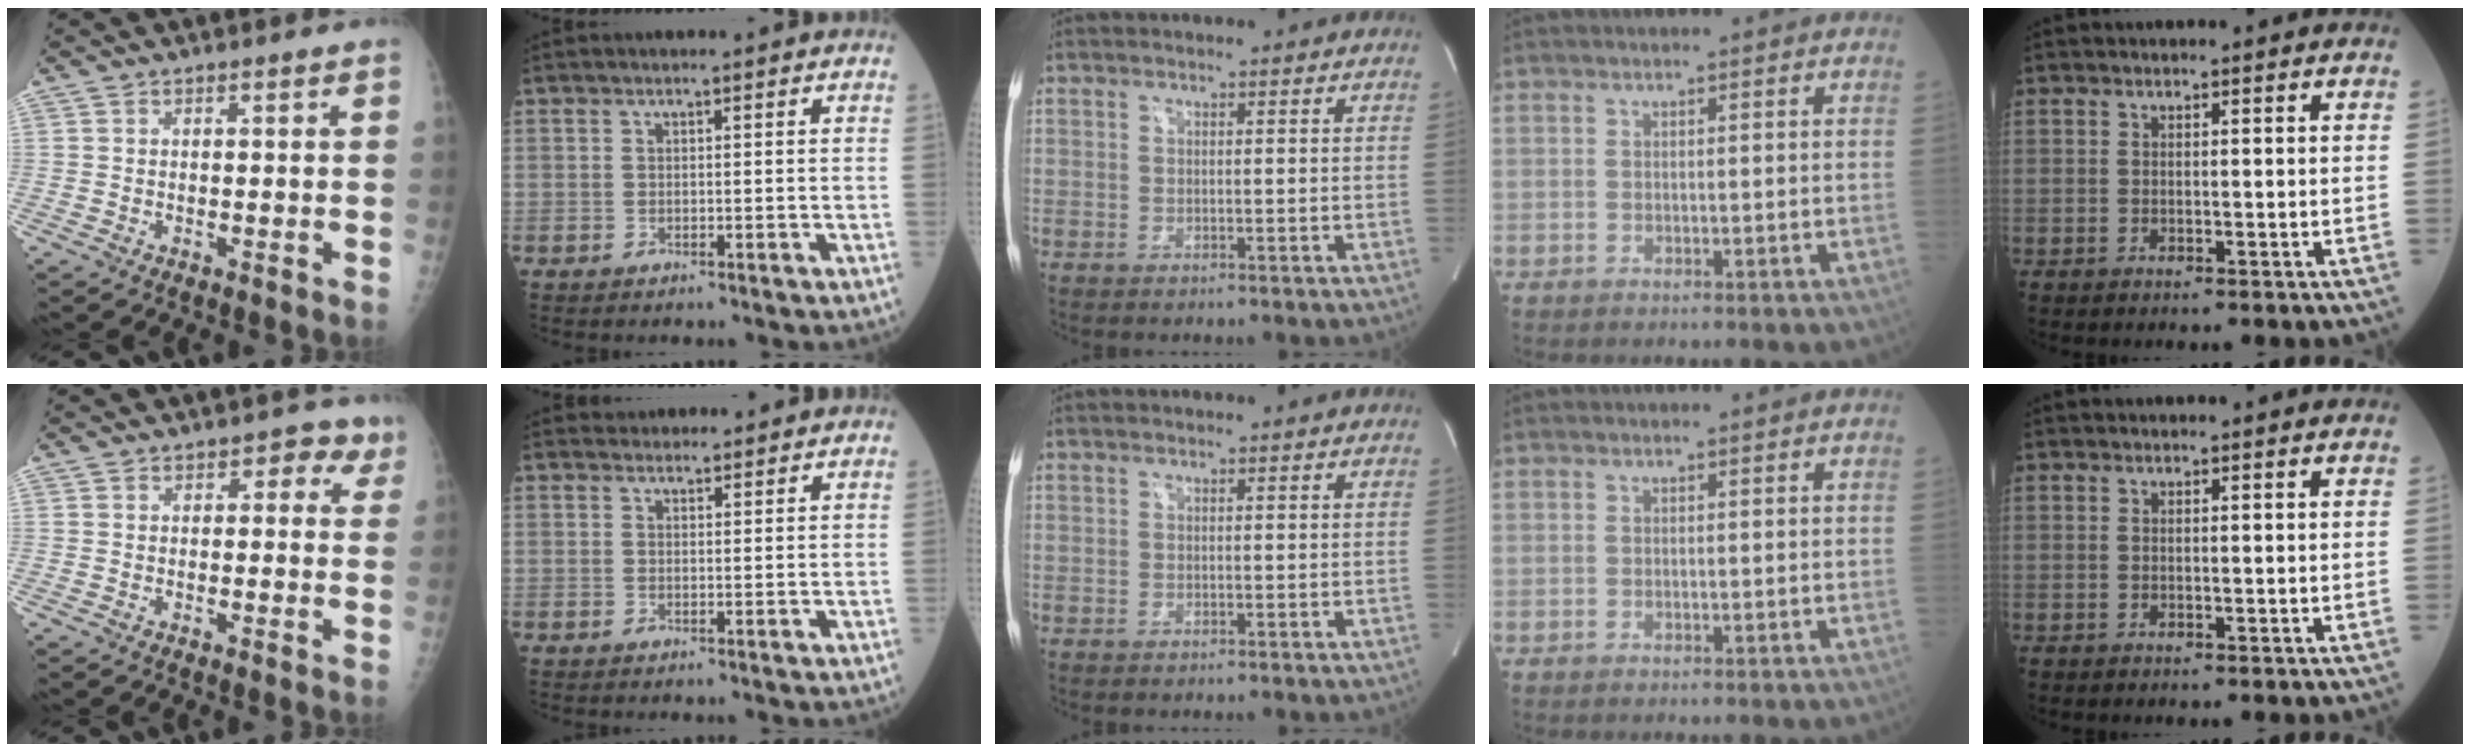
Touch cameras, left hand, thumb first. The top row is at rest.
{"thumb": {"total": 4.1, "force": [2.1, 2.8, 2.0], "torque": [0.020, -0.003, 0.015]}, "index": {"total": 3.5, "force": [3.3, 1.1, 0.2], "torque": [-0.003, 0.020, 0.044]}}